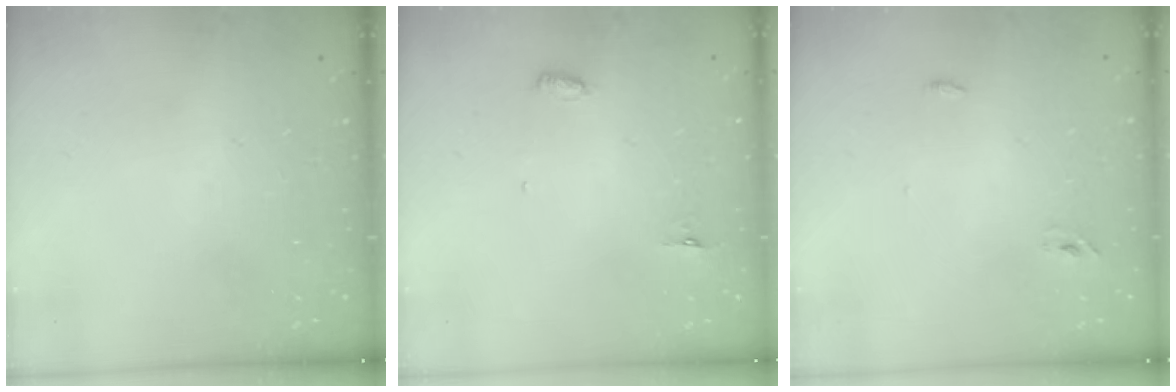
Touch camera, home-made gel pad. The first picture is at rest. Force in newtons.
{"total": 3.0, "press": 2.8, "slide": 0.9}
{"total": 3.0, "press": 2.8, "slide": 1.1}